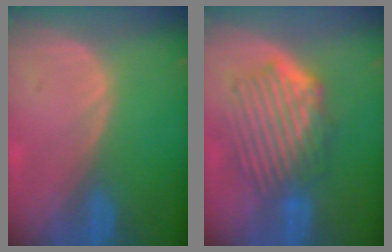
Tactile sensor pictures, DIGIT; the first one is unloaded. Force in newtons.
{"total": 9.4, "press": 8.3, "slide": 4.6}